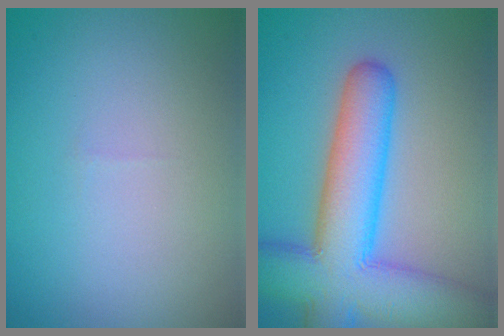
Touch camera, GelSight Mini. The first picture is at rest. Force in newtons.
{"total": 11.0, "press": 11.0, "slide": 0.6}